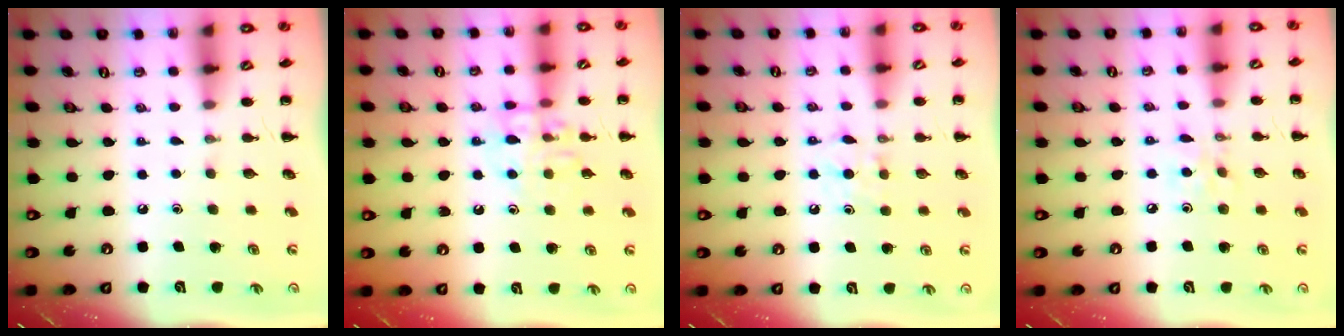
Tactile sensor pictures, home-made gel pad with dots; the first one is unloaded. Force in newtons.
{"total": 11.6, "press": 11.6, "slide": 1.0}
{"total": 5.3, "press": 5.0, "slide": 1.7}
{"total": 3.8, "press": 3.6, "slide": 1.3}